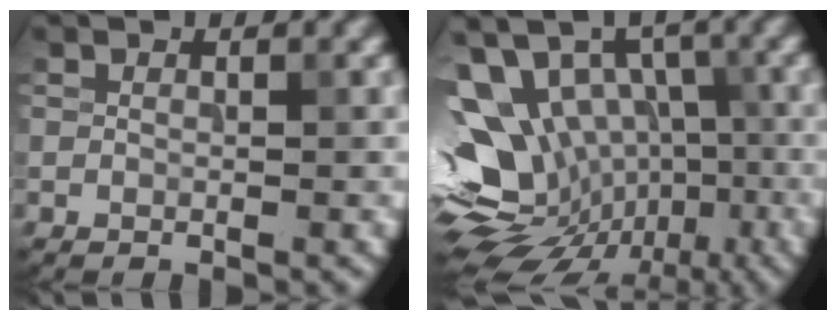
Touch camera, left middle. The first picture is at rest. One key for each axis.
{"total": 14.3, "fx": -2.7, "fy": 10.9, "fz": 8.8, "tx": -0.157, "ty": 0.006, "tz": -0.022}